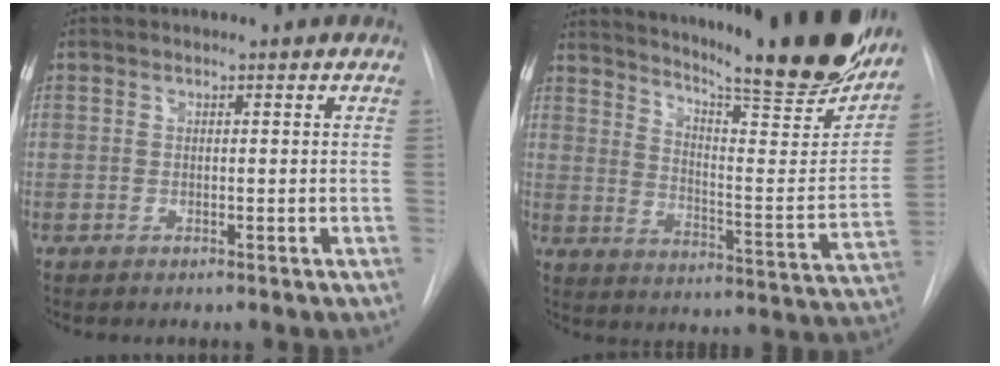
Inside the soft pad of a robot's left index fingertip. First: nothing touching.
{"total": 28.8, "force": [24.0, 2.9, 15.7], "torque": [-0.246, -0.086, 0.315]}